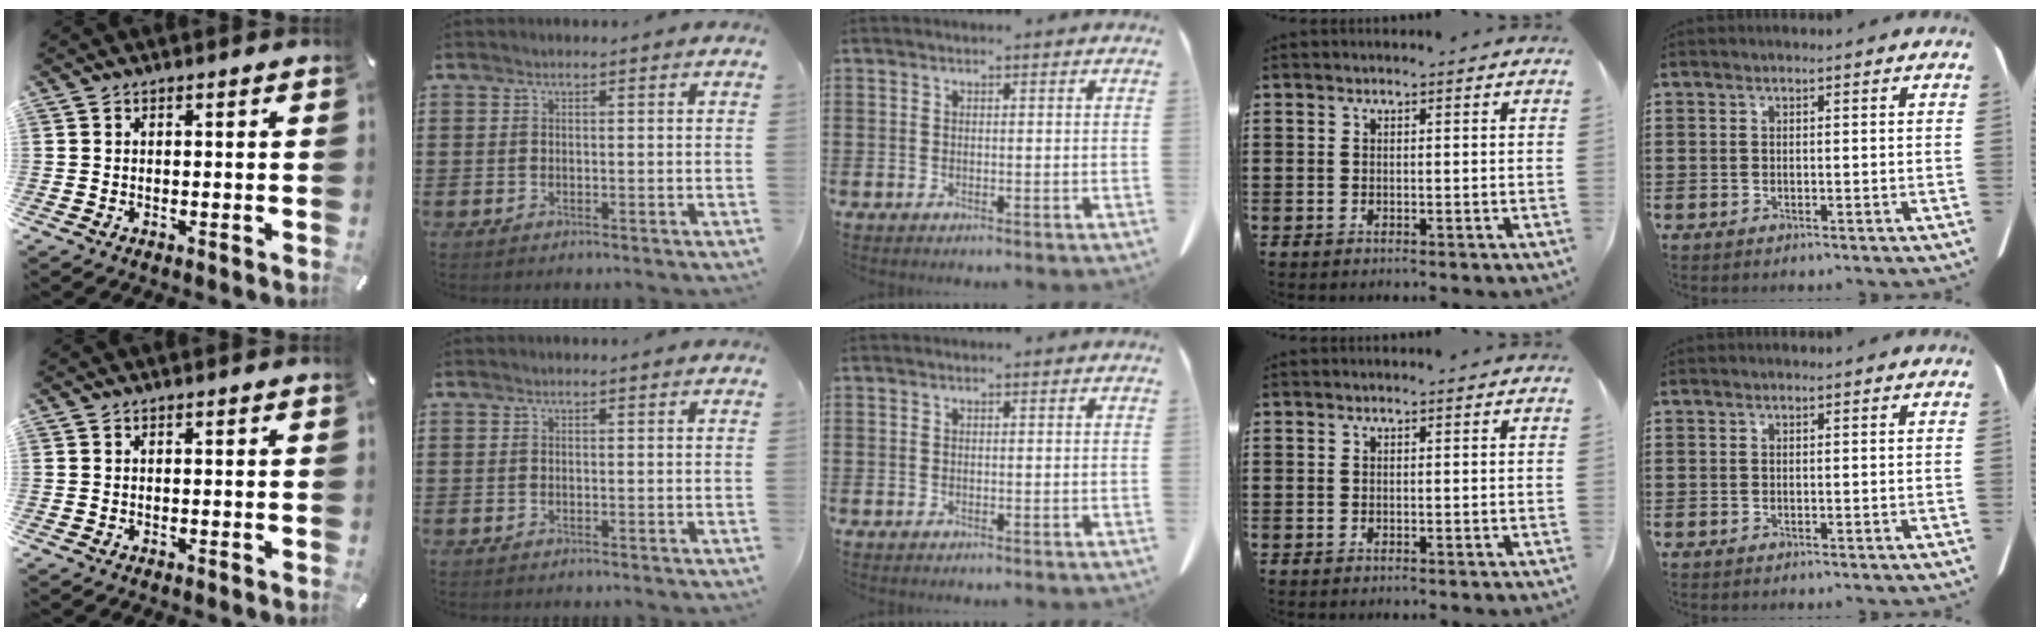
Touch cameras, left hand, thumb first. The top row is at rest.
{}